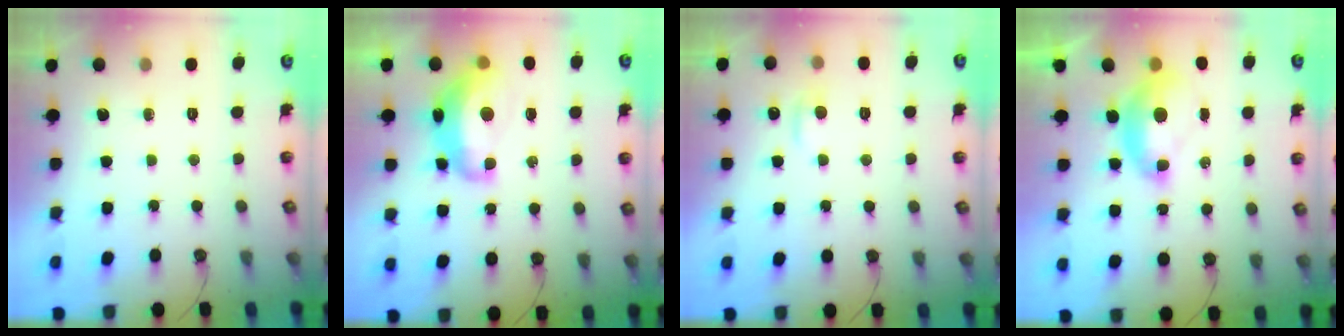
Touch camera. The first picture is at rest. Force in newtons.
{"total": 7.1, "press": 7.0, "slide": 1.1}
{"total": 1.1, "press": 0.9, "slide": 0.6}
{"total": 2.2, "press": 2.1, "slide": 0.6}